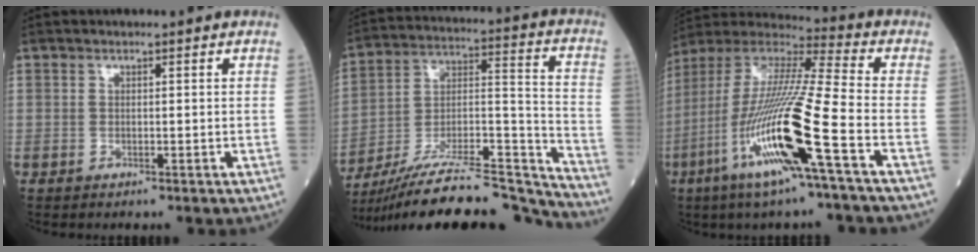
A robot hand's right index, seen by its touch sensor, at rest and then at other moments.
{"total": 25.4, "force": [-23.4, 1.7, 9.8], "torque": [-0.133, 0.014, -0.371]}
{"total": 19.9, "force": [-7.3, -0.3, 18.5], "torque": [-0.395, -0.030, -0.153]}